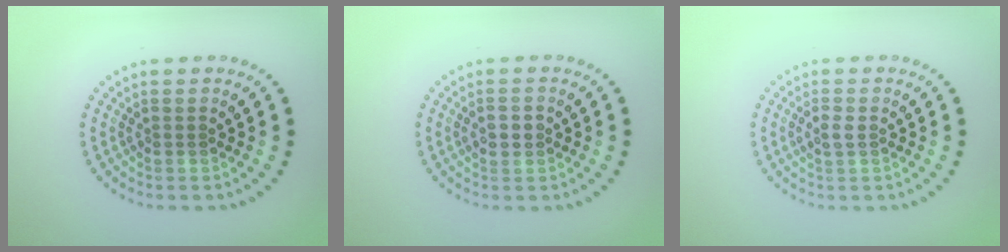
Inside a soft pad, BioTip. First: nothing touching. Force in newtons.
{"total": 1.5, "press": 1.5, "slide": 0.1}
{"total": 1.2, "press": 1.2, "slide": 0.2}